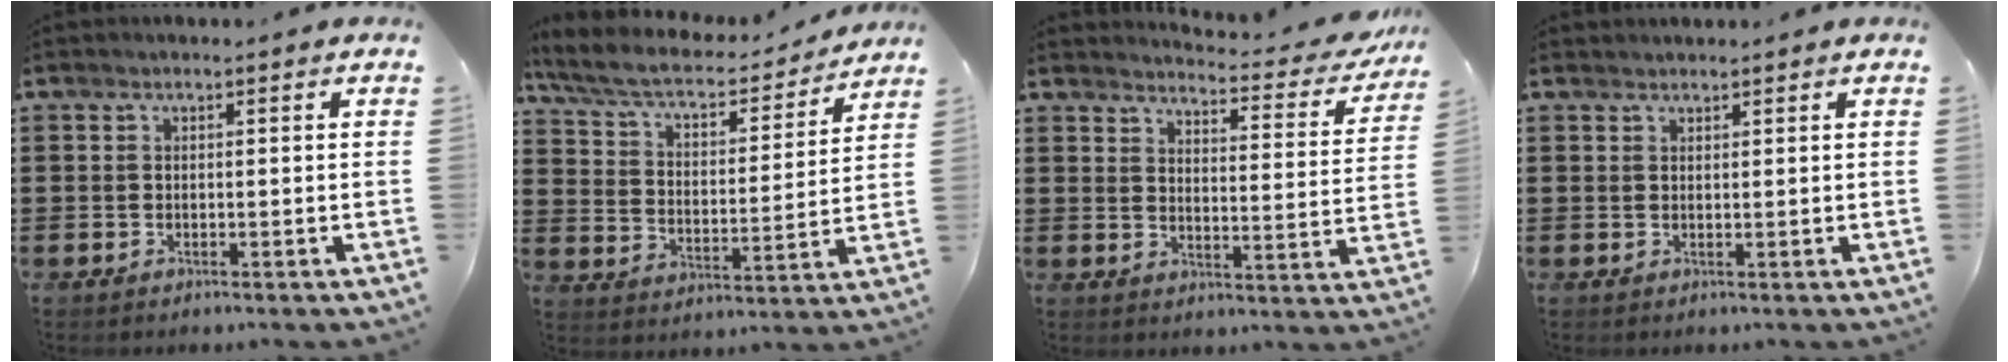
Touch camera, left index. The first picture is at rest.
{"total": 6.9, "force": [5.9, 1.5, 3.2], "torque": [-0.089, -0.037, 0.098]}
{"total": 3.6, "force": [3.4, 0.0, 1.2], "torque": [-0.035, -0.032, 0.051]}
{"total": 1.1, "force": [1.1, 0.1, 0.0], "torque": [-0.002, 0.000, 0.022]}